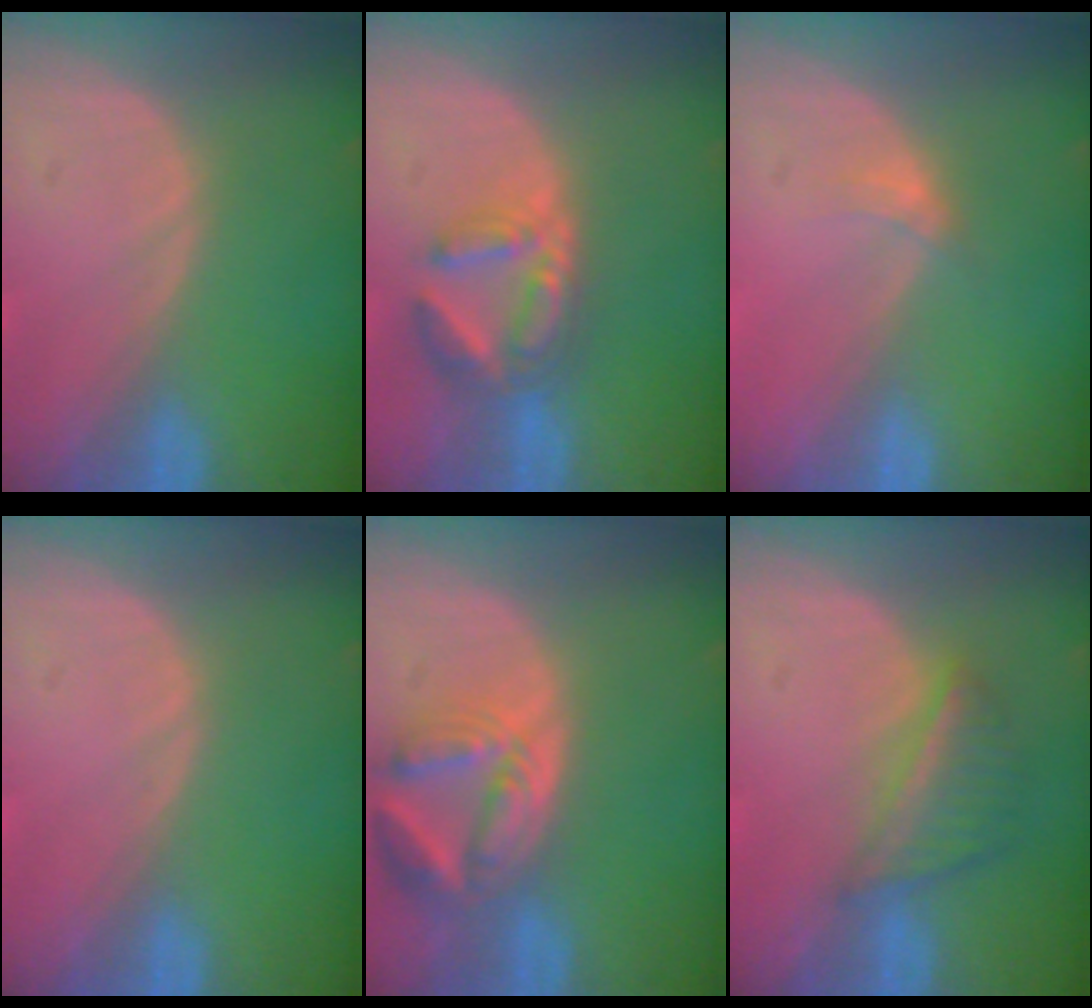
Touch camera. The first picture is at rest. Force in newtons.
{"total": 6.5, "press": 5.9, "slide": 2.9}
{"total": 1.6, "press": 1.3, "slide": 1.0}
{"total": 0.0}
{"total": 8.2, "press": 7.2, "slide": 3.9}
{"total": 5.6, "press": 5.2, "slide": 2.1}